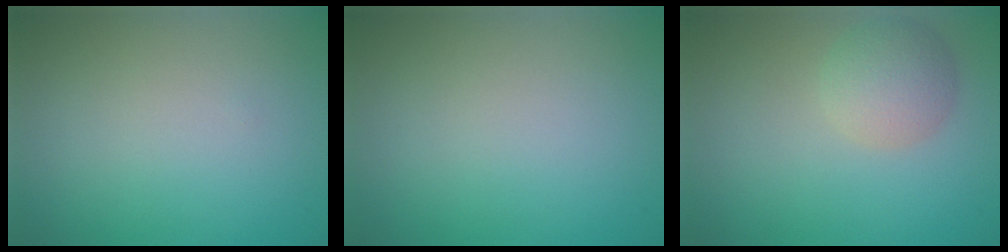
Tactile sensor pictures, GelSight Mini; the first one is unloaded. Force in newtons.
{"total": 0.0}
{"total": 3.6, "press": 3.6, "slide": 0.2}